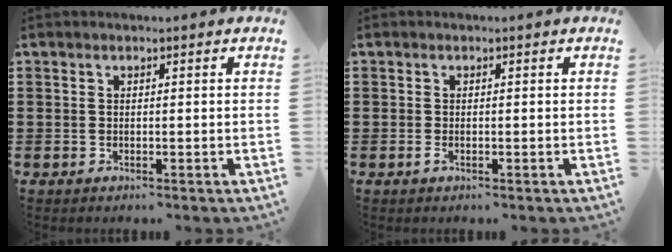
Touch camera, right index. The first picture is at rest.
{"total": 0.8, "force": [-0.4, 0.2, 0.6], "torque": [-0.021, -0.009, -0.009]}